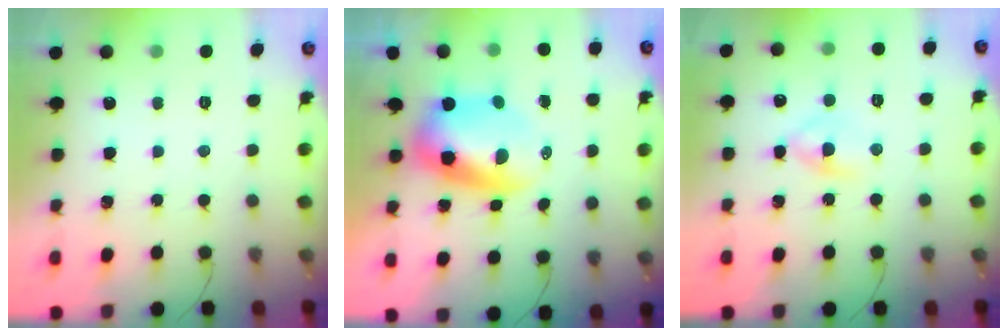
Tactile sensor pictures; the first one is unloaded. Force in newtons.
{"total": 8.9, "press": 8.6, "slide": 2.5}
{"total": 4.1, "press": 4.0, "slide": 1.1}